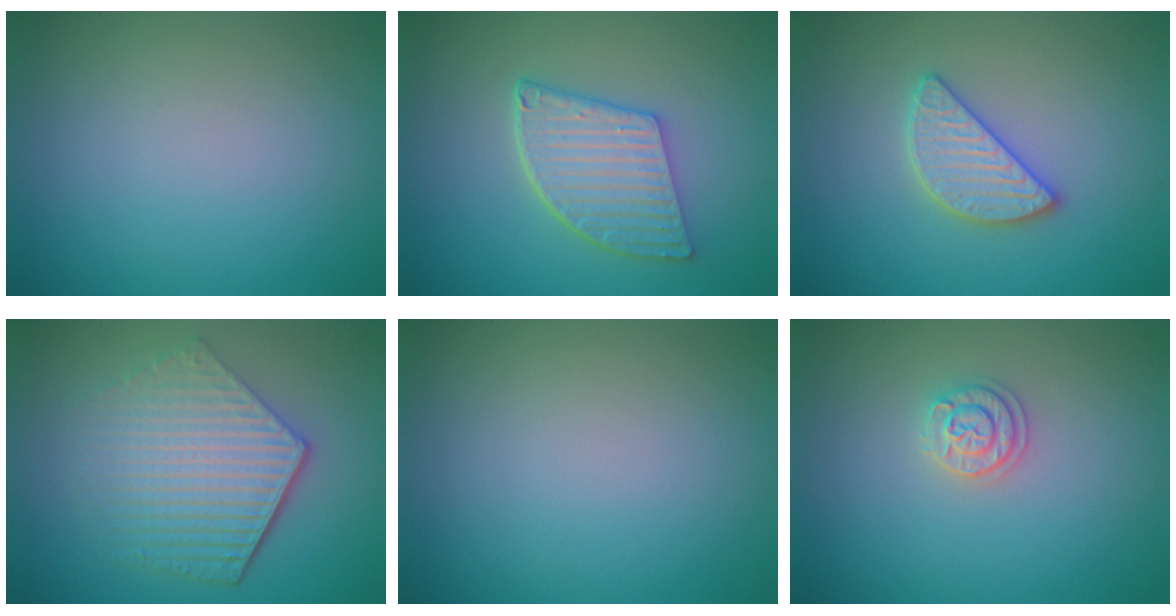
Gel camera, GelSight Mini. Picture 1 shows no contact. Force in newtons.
{"total": 5.4, "press": 4.3, "slide": 3.2}
{"total": 3.0, "press": 3.0, "slide": 0.2}
{"total": 6.2, "press": 4.4, "slide": 4.3}
{"total": 0.0}
{"total": 1.9, "press": 1.9, "slide": 0.2}